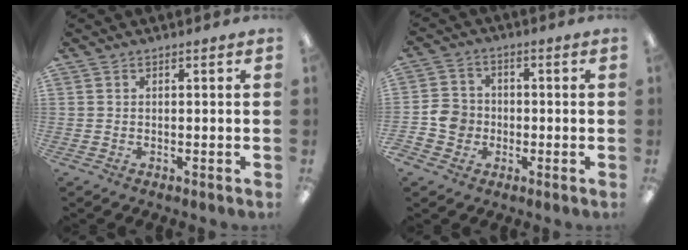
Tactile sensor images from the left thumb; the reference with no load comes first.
{"total": 6.4, "force": [-1.8, 5.8, 2.1], "torque": [-0.038, 0.016, -0.030]}